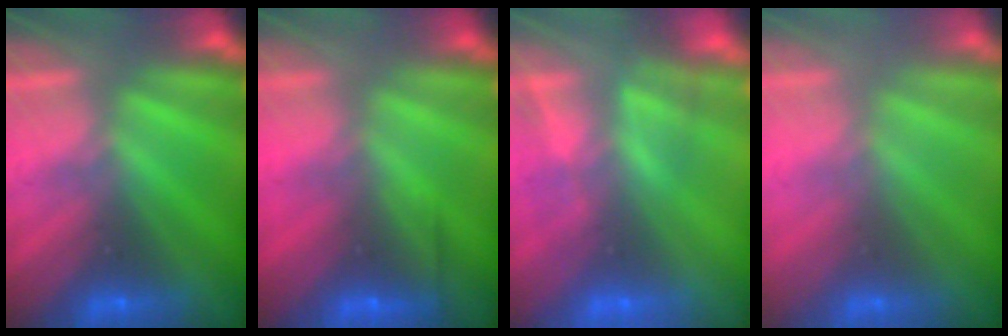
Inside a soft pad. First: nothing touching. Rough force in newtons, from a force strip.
{"total": 2.5}
{"total": 3.0}
{"total": 2.4}